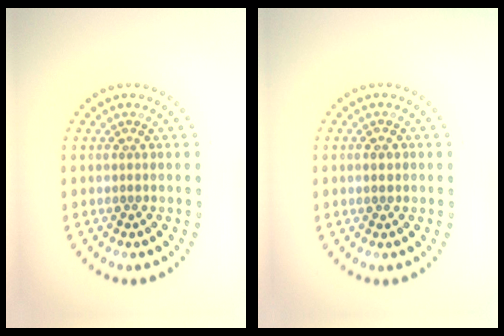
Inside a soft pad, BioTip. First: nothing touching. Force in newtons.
{"total": 1.3, "press": 1.3, "slide": 0.2}